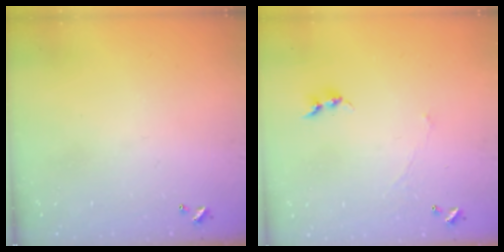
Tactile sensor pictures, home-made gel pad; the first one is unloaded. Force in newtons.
{"total": 1.0, "press": 0.8, "slide": 0.6}